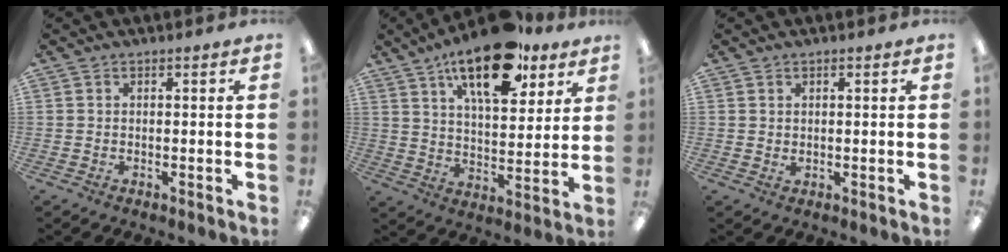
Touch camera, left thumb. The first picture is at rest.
{"total": 18.5, "force": [12.0, 7.8, 11.7], "torque": [-0.179, -0.055, 0.198]}
{"total": 0.8, "force": [0.5, 0.5, 0.4], "torque": [-0.009, 0.002, 0.009]}